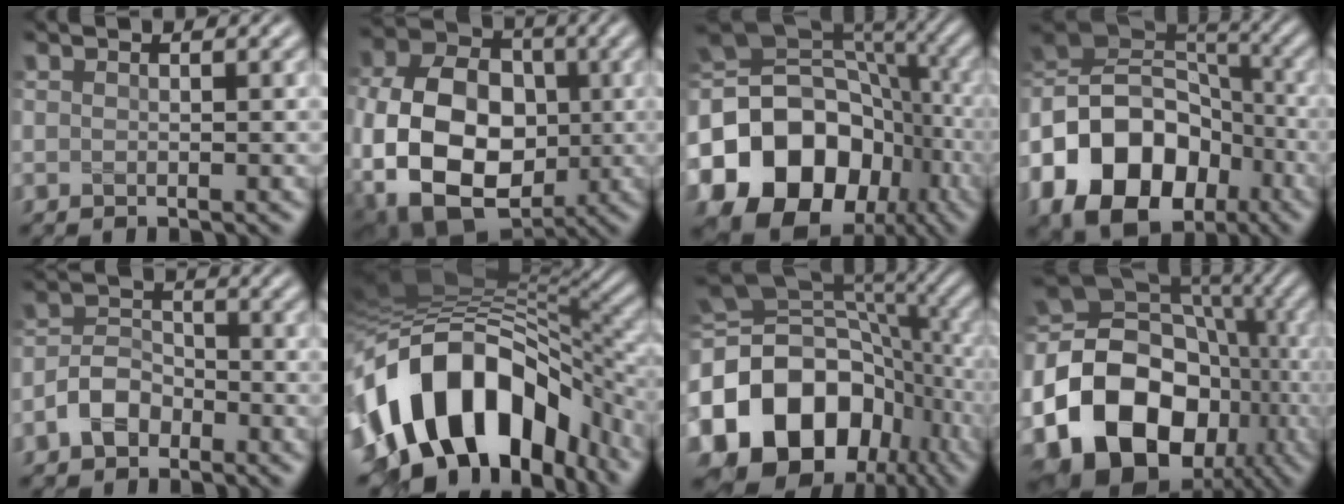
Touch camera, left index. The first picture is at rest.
{"total": 14.9, "force": [-2.2, 11.0, 9.8], "torque": [-0.180, -0.012, -0.037]}
{"total": 18.5, "force": [-5.4, 14.3, 10.4], "torque": [-0.194, -0.012, -0.086]}
{"total": 14.7, "force": [-5.8, 10.8, 8.2], "torque": [-0.175, -0.003, -0.112]}
{"total": 3.2, "force": [-1.9, 2.1, 1.5], "torque": [-0.028, 0.015, -0.044]}
{"total": 15.2, "force": [-5.4, 9.2, 10.8], "torque": [-0.187, 0.009, -0.088]}
{"total": 17.0, "force": [-4.8, 12.5, 10.4], "torque": [-0.206, -0.009, -0.083]}
{"total": 20.4, "force": [-6.2, 16.0, 11.1], "torque": [-0.198, -0.026, -0.113]}